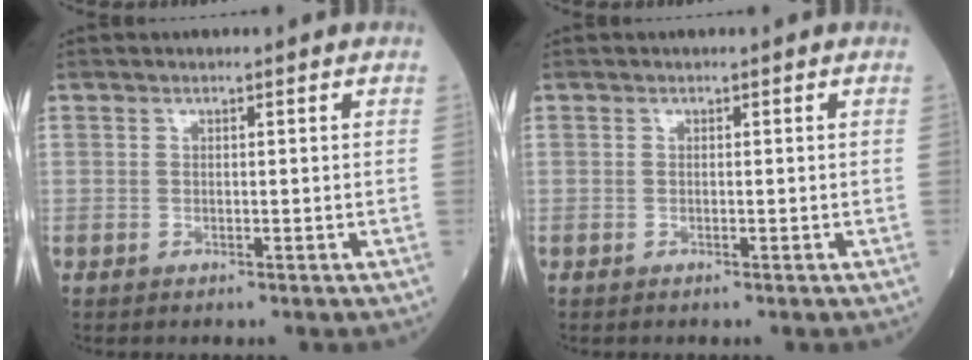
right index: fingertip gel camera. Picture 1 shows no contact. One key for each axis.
{"total": 0.0}